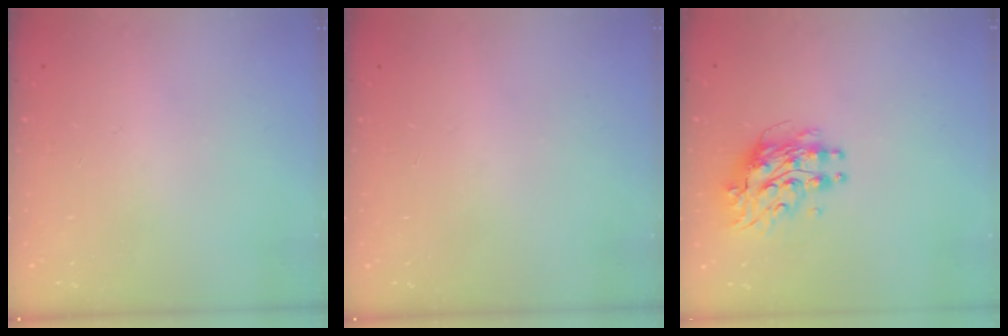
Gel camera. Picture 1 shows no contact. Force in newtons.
{"total": 0.0}
{"total": 9.4, "press": 9.3, "slide": 0.9}